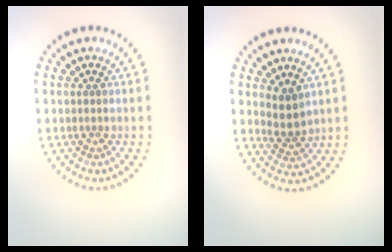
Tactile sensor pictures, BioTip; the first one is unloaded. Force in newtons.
{"total": 2.3, "press": 1.9, "slide": 1.4}